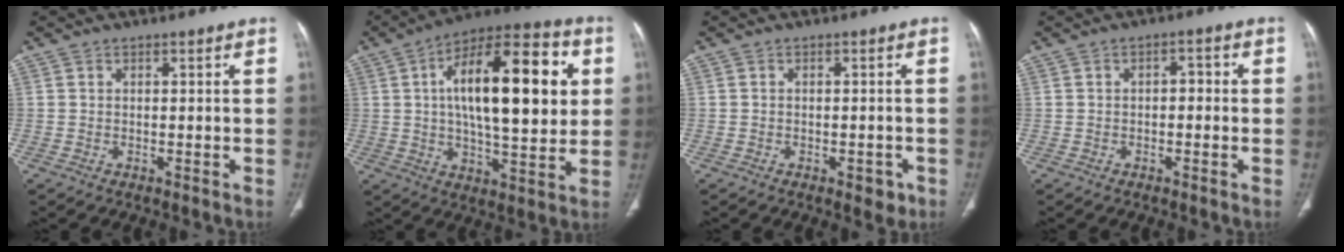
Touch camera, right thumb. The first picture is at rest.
{"total": 24.7, "force": [4.8, 9.8, 22.1], "torque": [-0.323, 0.006, 0.063]}
{"total": 2.9, "force": [-1.4, 1.6, 2.0], "torque": [-0.011, 0.003, -0.015]}
{"total": 2.5, "force": [-0.1, 1.5, 2.0], "torque": [-0.022, 0.011, -0.008]}